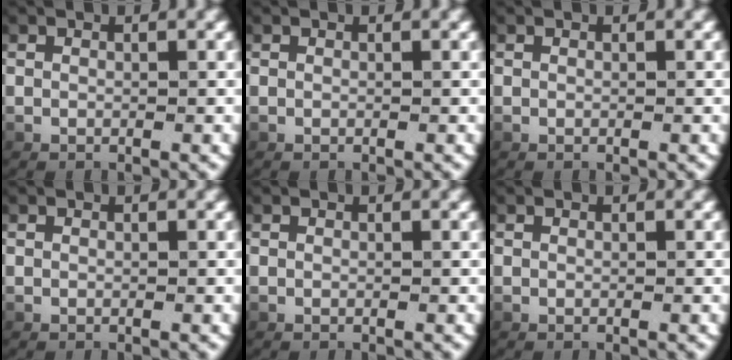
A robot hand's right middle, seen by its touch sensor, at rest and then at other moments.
{"total": 0.0}
{"total": 0.0}
{"total": 0.0}
{"total": 0.0}
{"total": 0.0}